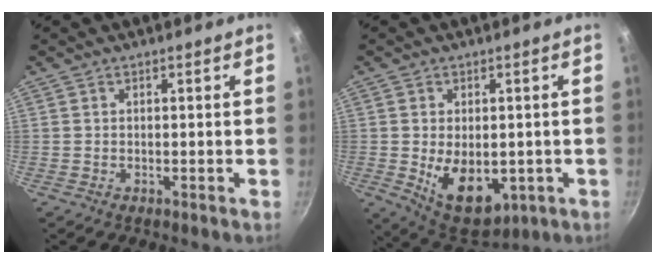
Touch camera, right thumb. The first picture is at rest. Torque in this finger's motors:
{"motor_torque": [-0.19, 1.03, 0.52, 0.72, 0.11]}